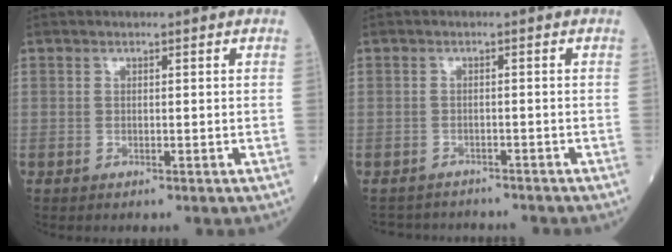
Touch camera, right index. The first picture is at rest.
{"total": 5.1, "force": [-4.8, 1.7, -0.1], "torque": [0.010, 0.004, -0.066]}